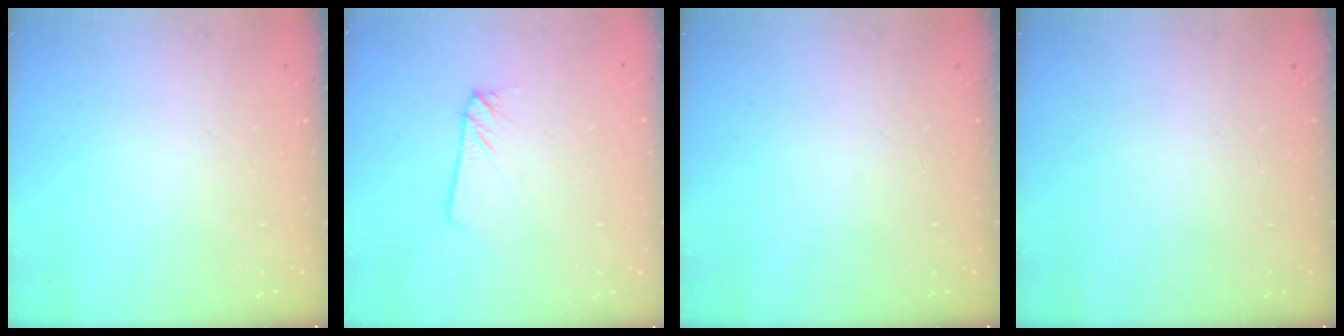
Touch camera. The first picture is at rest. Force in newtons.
{"total": 2.2, "press": 2.2, "slide": 0.2}
{"total": 0.0}
{"total": 0.0}